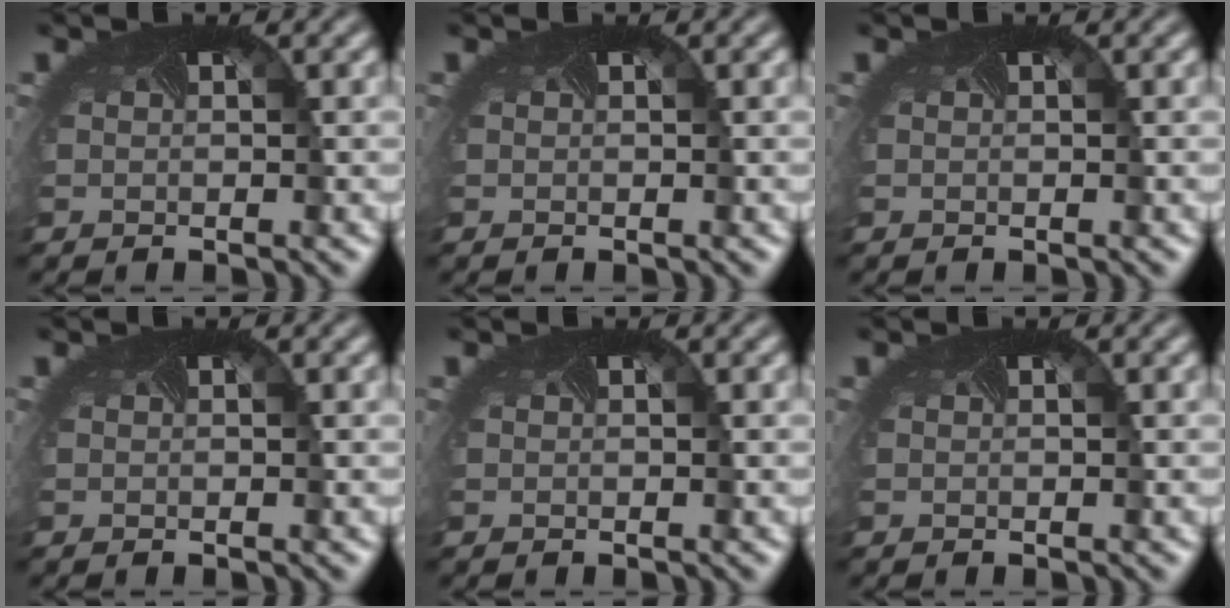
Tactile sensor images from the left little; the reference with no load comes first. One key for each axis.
{"total": 0.0}
{"total": 0.0}
{"total": 0.0}
{"total": 0.0}
{"total": 0.0}